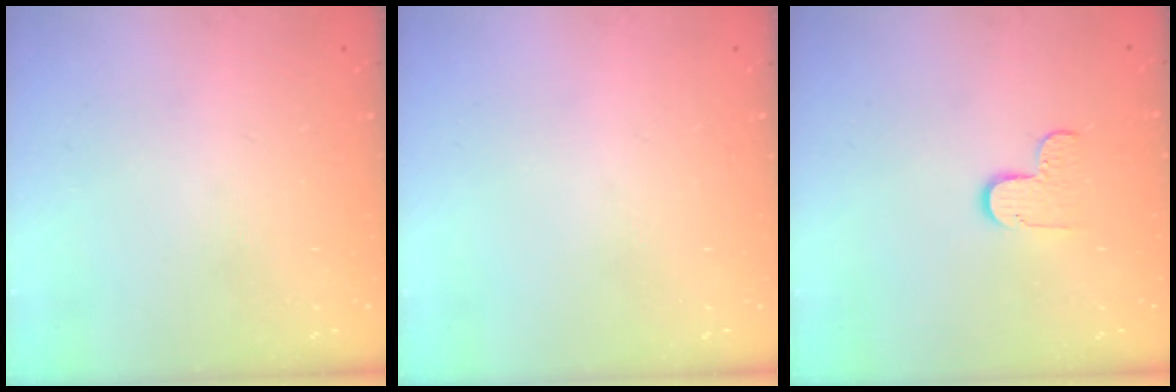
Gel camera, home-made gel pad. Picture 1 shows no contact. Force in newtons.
{"total": 0.0}
{"total": 5.7, "press": 5.7, "slide": 0.5}